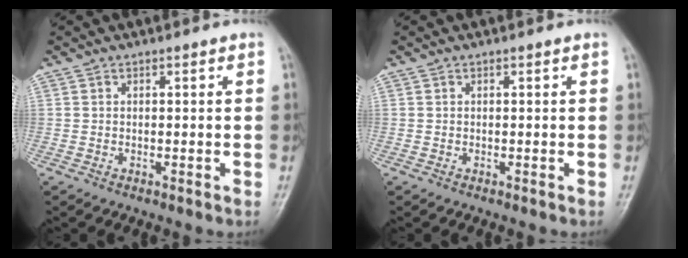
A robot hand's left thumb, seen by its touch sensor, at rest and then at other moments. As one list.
[{"total": 0.0}]